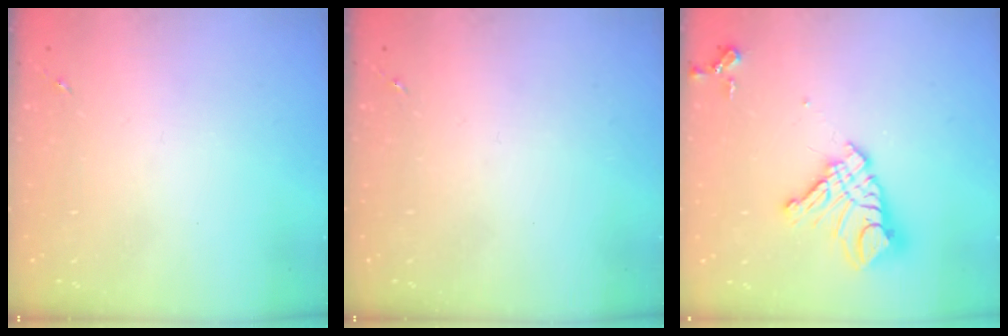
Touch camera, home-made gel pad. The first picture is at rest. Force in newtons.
{"total": 0.0}
{"total": 15.7, "press": 15.6, "slide": 1.8}